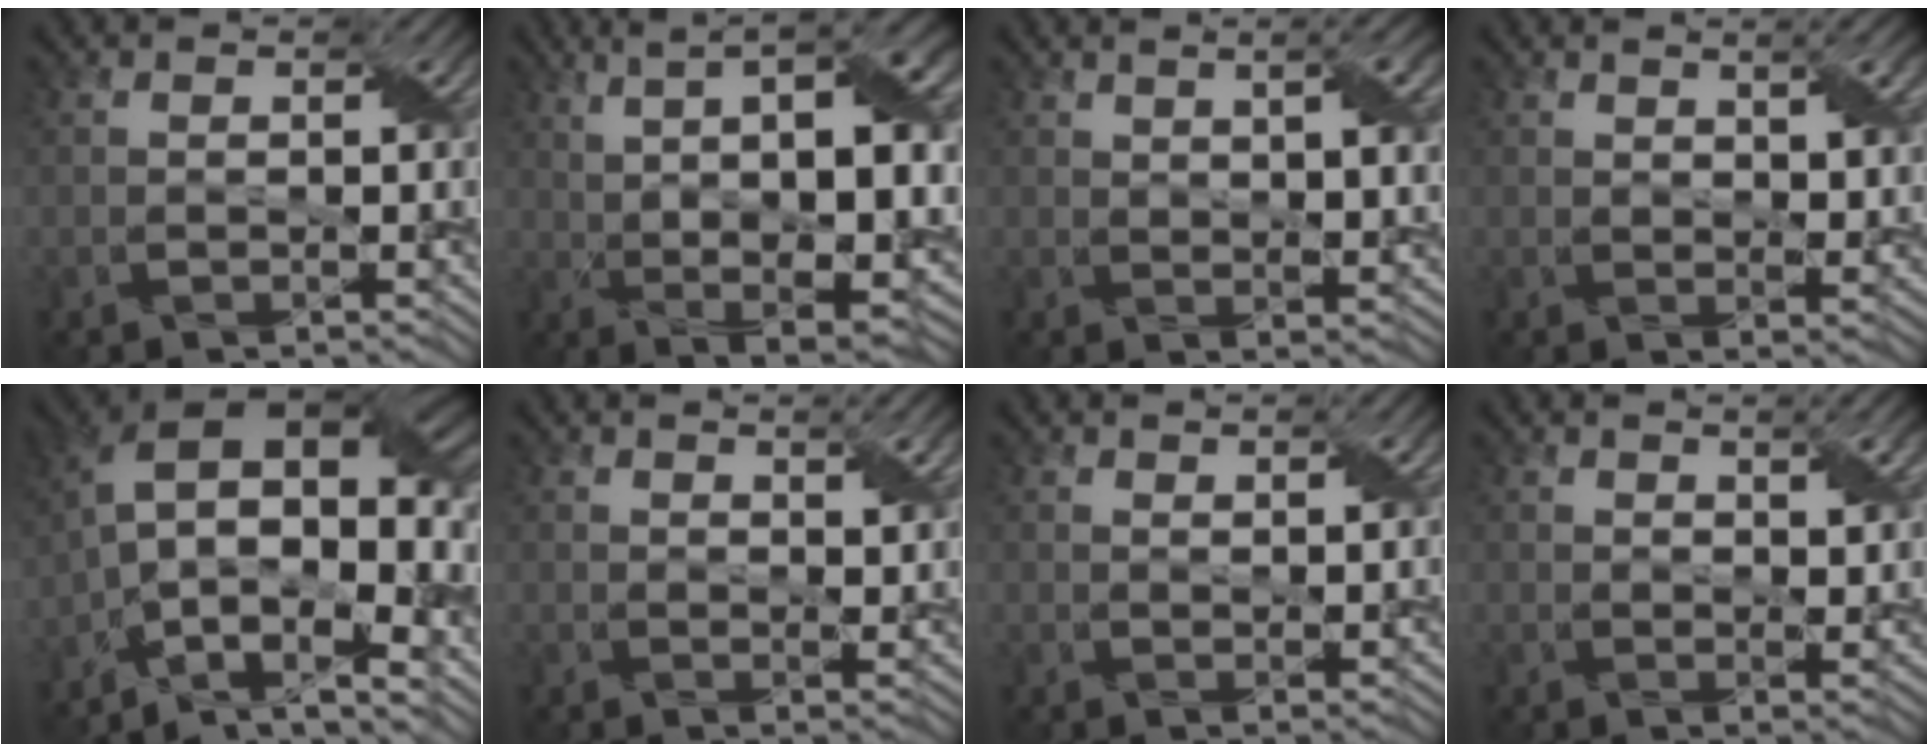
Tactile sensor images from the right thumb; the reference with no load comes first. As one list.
[{"total": 15.9, "force": [4.8, 4.8, 14.4], "torque": [-0.211, 0.017, 0.080]}, {"total": 6.5, "force": [2.8, 1.9, 5.5], "torque": [-0.086, 0.007, 0.050]}, {"total": 4.9, "force": [2.5, 1.5, 3.9], "torque": [-0.070, 0.001, 0.044]}, {"total": 17.2, "force": [-3.9, 8.8, 14.3], "torque": [-0.242, -0.015, -0.056]}, {"total": 3.2, "force": [1.9, 0.8, 2.4], "torque": [-0.047, -0.002, 0.034]}, {"total": 1.6, "force": [1.2, 0.4, 0.9], "torque": [-0.019, -0.003, 0.025]}, {"total": 3.5, "force": [2.1, 0.9, 2.7], "torque": [-0.054, -0.001, 0.037]}]